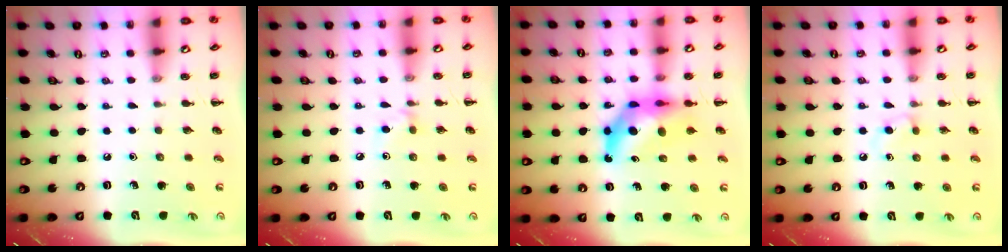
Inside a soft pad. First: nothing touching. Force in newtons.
{"total": 5.5, "press": 5.2, "slide": 1.8}
{"total": 9.7, "press": 9.1, "slide": 3.3}
{"total": 2.9, "press": 2.6, "slide": 1.3}